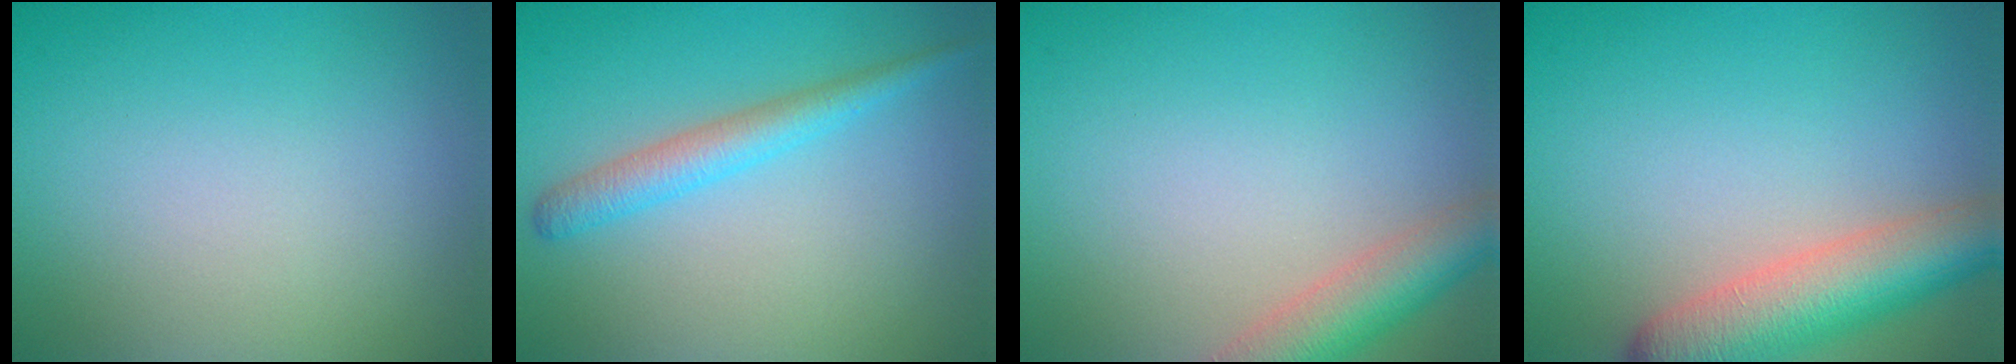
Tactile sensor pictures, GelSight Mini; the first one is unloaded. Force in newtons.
{"total": 2.8, "press": 2.8, "slide": 0.1}
{"total": 4.8, "press": 4.8, "slide": 0.2}
{"total": 7.2, "press": 7.2, "slide": 0.4}